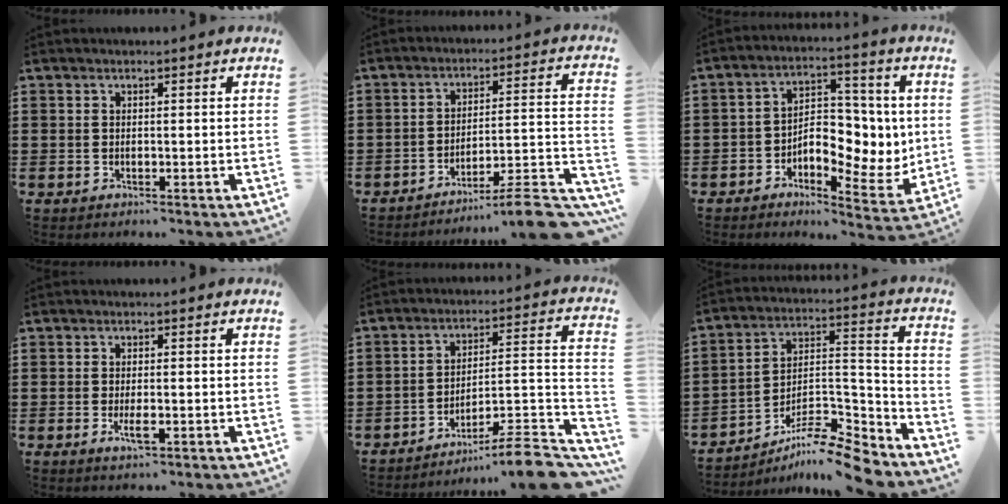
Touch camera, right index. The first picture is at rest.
{"total": 8.2, "force": [-6.8, -0.1, 4.5], "torque": [-0.063, -0.007, -0.132]}
{"total": 7.8, "force": [-0.5, 5.2, 5.8], "torque": [-0.084, -0.003, -0.013]}
{"total": 2.9, "force": [-1.1, 0.8, 2.5], "torque": [-0.064, -0.008, -0.026]}
{"total": 8.1, "force": [-6.8, 0.3, 4.4], "torque": [-0.062, -0.005, -0.136]}
{"total": 10.4, "force": [-9.2, 1.6, 4.7], "torque": [-0.072, 0.020, -0.179]}